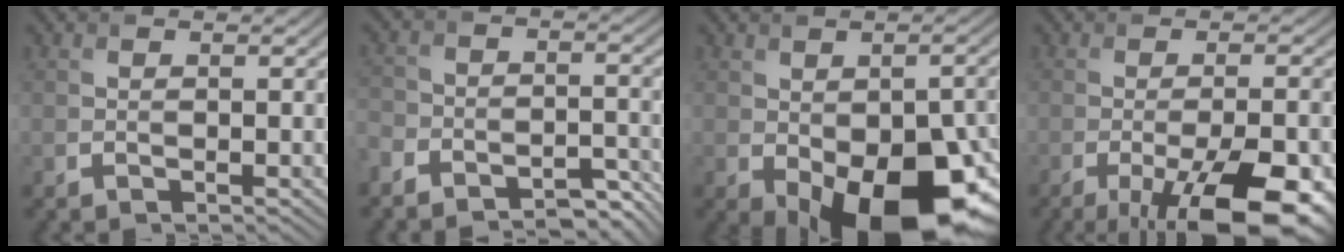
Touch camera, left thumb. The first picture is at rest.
{"total": 7.6, "force": [-6.6, 2.8, 2.2], "torque": [-0.040, -0.002, -0.116]}
{"total": 14.9, "force": [-5.8, 8.2, 11.0], "torque": [-0.150, -0.055, -0.062]}
{"total": 13.7, "force": [-7.2, 4.4, 10.8], "torque": [-0.156, -0.019, -0.091]}